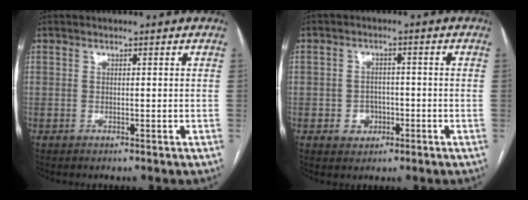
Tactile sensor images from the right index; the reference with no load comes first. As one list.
[{"total": 3.5, "force": [-1.1, 3.0, 1.4], "torque": [-0.016, 0.009, -0.009]}]